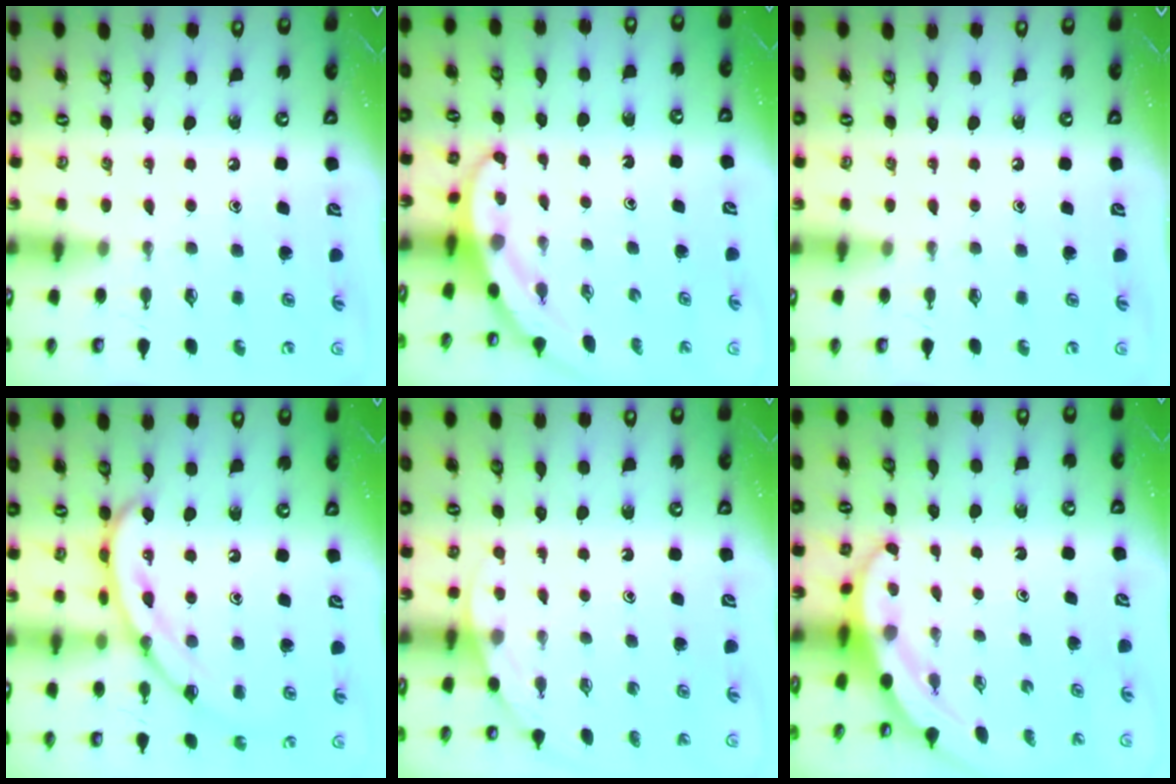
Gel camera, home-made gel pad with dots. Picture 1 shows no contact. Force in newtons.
{"total": 3.2, "press": 3.2, "slide": 0.1}
{"total": 0.0}
{"total": 13.9, "press": 13.8, "slide": 0.8}
{"total": 2.6, "press": 2.6, "slide": 0.1}
{"total": 3.3, "press": 3.3, "slide": 0.1}